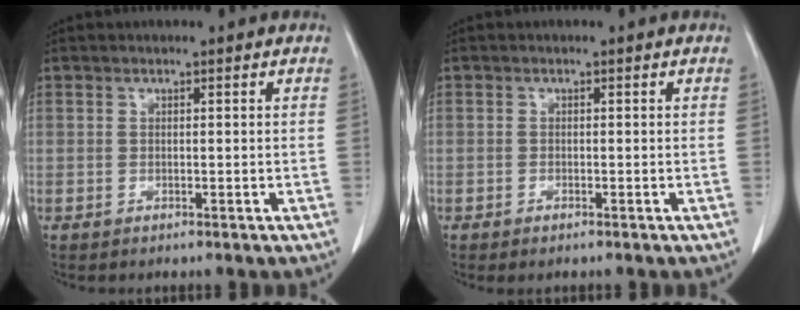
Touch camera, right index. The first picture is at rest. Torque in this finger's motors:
{"motor_torque": [0.34, -0.31, 0.05, 0.01]}